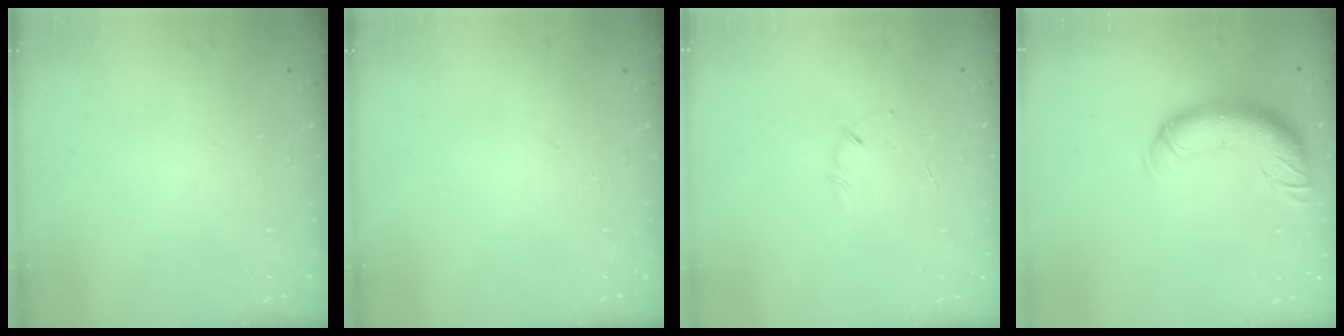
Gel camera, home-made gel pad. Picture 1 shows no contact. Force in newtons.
{"total": 0.0}
{"total": 3.1, "press": 3.0, "slide": 0.7}
{"total": 13.1, "press": 12.8, "slide": 2.9}